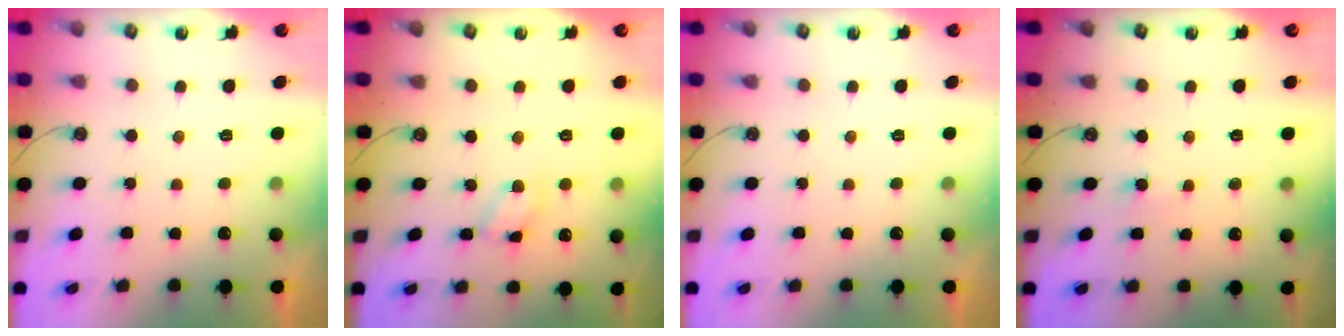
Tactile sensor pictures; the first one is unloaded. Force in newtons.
{"total": 7.1, "press": 7.1, "slide": 0.5}
{"total": 0.0}
{"total": 3.6, "press": 3.5, "slide": 0.4}